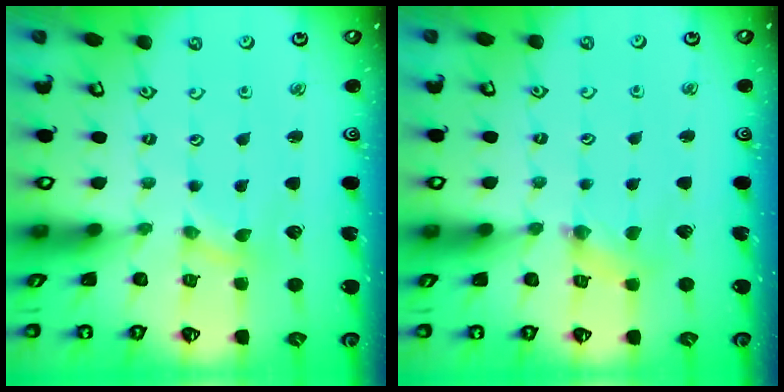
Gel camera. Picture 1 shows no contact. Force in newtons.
{"total": 1.4, "press": 1.3, "slide": 0.3}